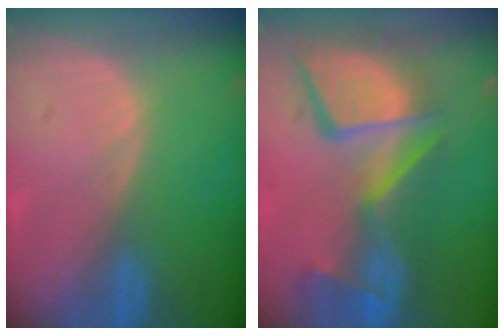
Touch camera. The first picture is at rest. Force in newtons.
{"total": 13.8, "press": 11.3, "slide": 8.0}